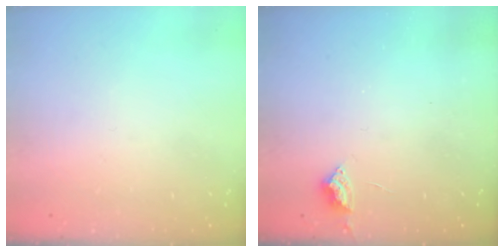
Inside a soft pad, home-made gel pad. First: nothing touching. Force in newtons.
{"total": 2.9, "press": 2.8, "slide": 0.4}